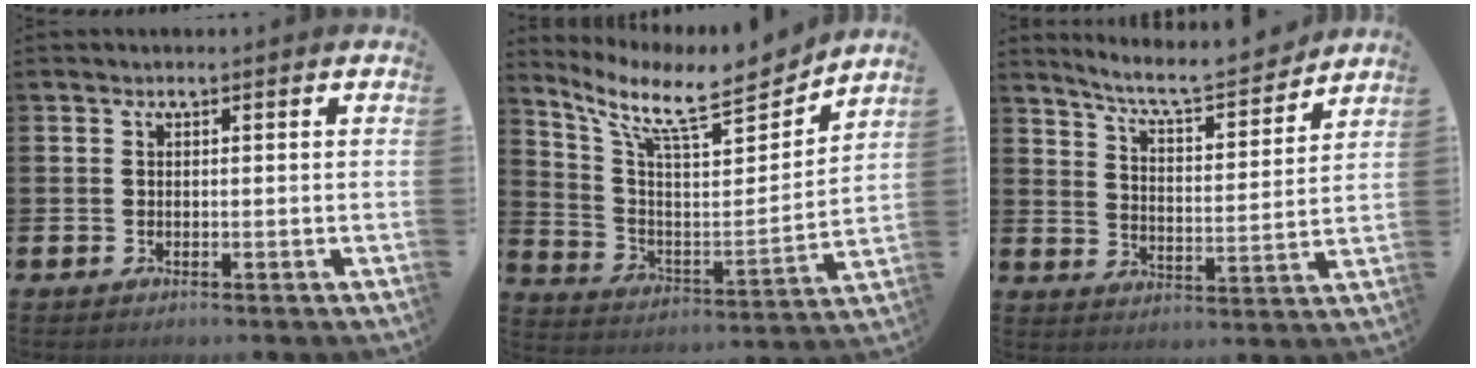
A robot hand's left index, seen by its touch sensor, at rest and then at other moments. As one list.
[{"total": 10.8, "force": [9.0, 2.4, 5.4], "torque": [-0.133, -0.065, 0.150]}, {"total": 7.5, "force": [7.0, 1.0, 2.4], "torque": [-0.074, -0.049, 0.120]}]